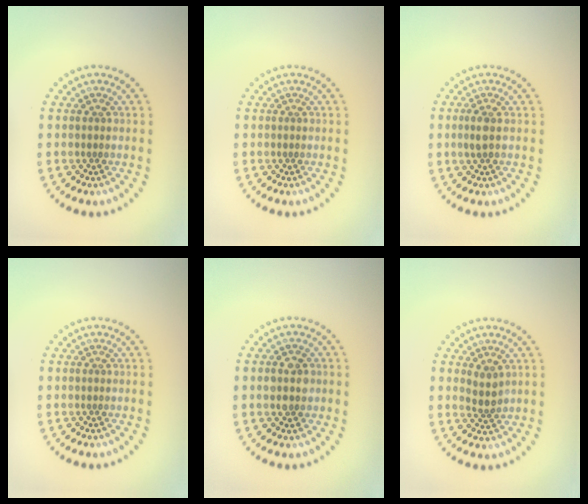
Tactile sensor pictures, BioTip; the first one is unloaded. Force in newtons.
{"total": 0.0}
{"total": 1.2, "press": 1.1, "slide": 0.4}
{"total": 0.0}
{"total": 2.7, "press": 2.7, "slide": 0.1}
{"total": 1.7, "press": 1.4, "slide": 1.0}